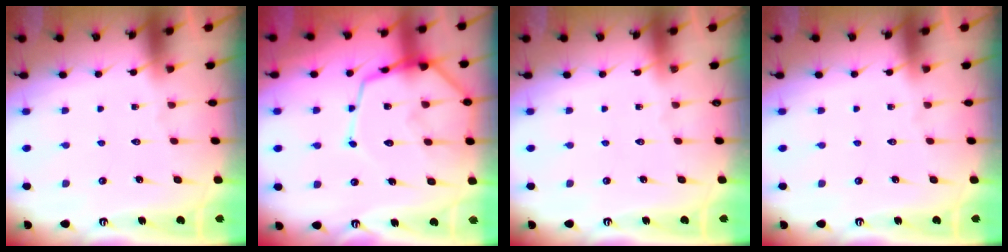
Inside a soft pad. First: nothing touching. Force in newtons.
{"total": 16.3, "press": 16.2, "slide": 1.4}
{"total": 0.0}
{"total": 0.0}